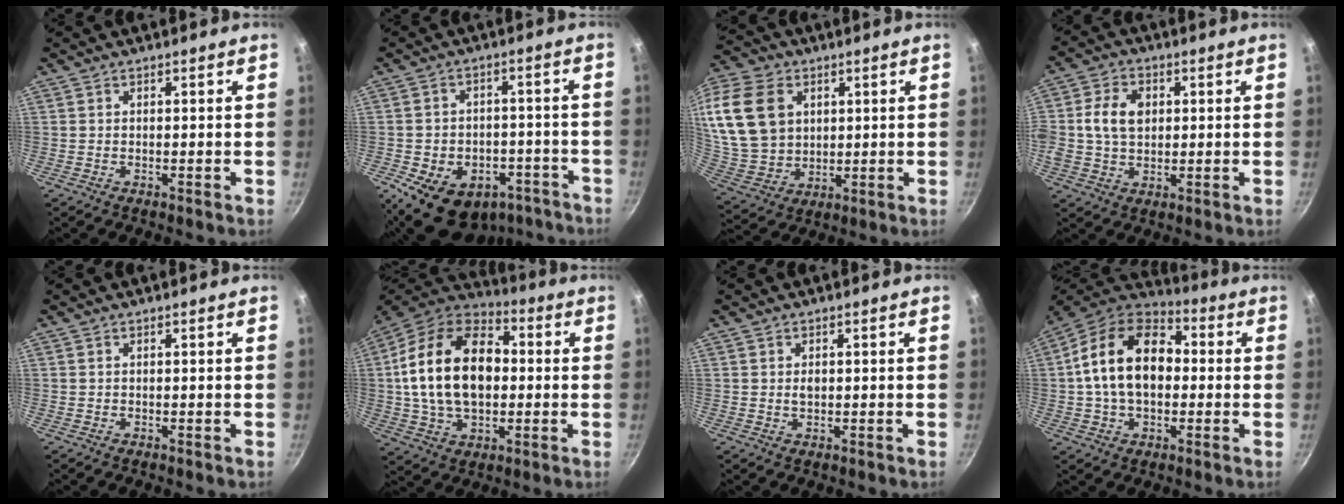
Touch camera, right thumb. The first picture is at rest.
{"total": 17.9, "force": [-10.0, 12.1, 8.7], "torque": [-0.096, 0.049, -0.120]}
{"total": 21.1, "force": [6.2, 15.7, 12.7], "torque": [-0.251, -0.007, 0.130]}
{"total": 8.8, "force": [1.2, 6.4, 5.9], "torque": [-0.099, 0.011, 0.013]}
{"total": 0.0}
{"total": 22.5, "force": [1.3, 14.7, 17.0], "torque": [-0.278, 0.031, 0.015]}
{"total": 1.4, "force": [0.2, 0.9, 1.0], "torque": [-0.013, 0.000, 0.005]}
{"total": 18.2, "force": [0.9, 12.2, 13.5], "torque": [-0.208, 0.035, -0.001]}